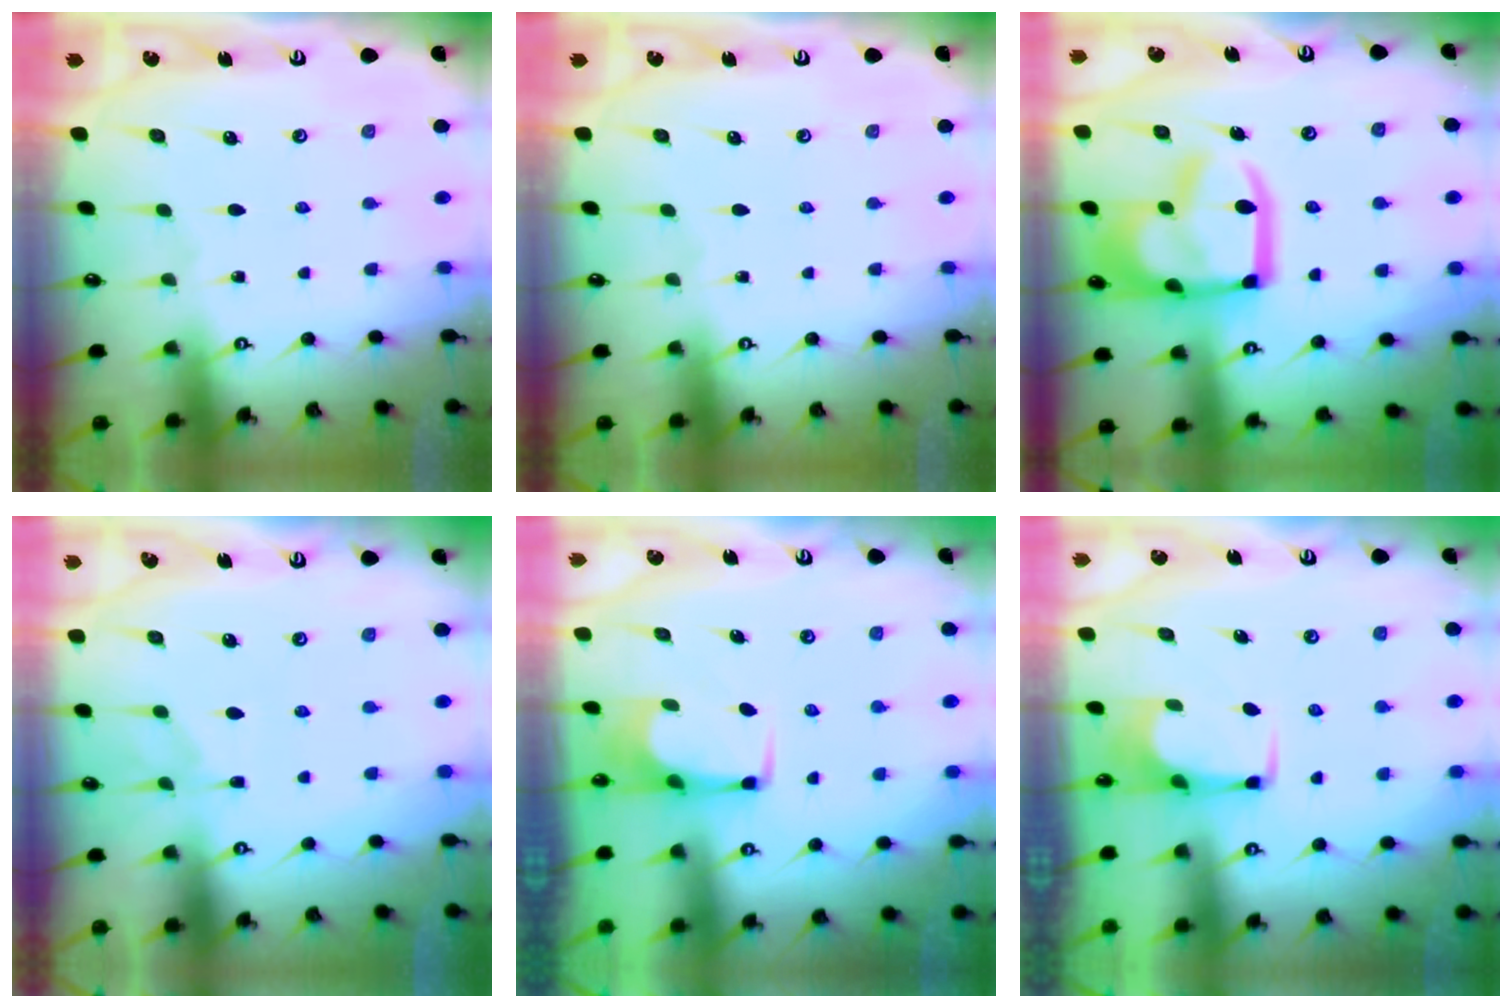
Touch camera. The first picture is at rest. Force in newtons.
{"total": 0.0}
{"total": 19.4, "press": 19.3, "slide": 2.1}
{"total": 1.2, "press": 0.1, "slide": 1.2}
{"total": 2.3, "press": 2.3, "slide": 0.4}
{"total": 2.3, "press": 2.3, "slide": 0.3}